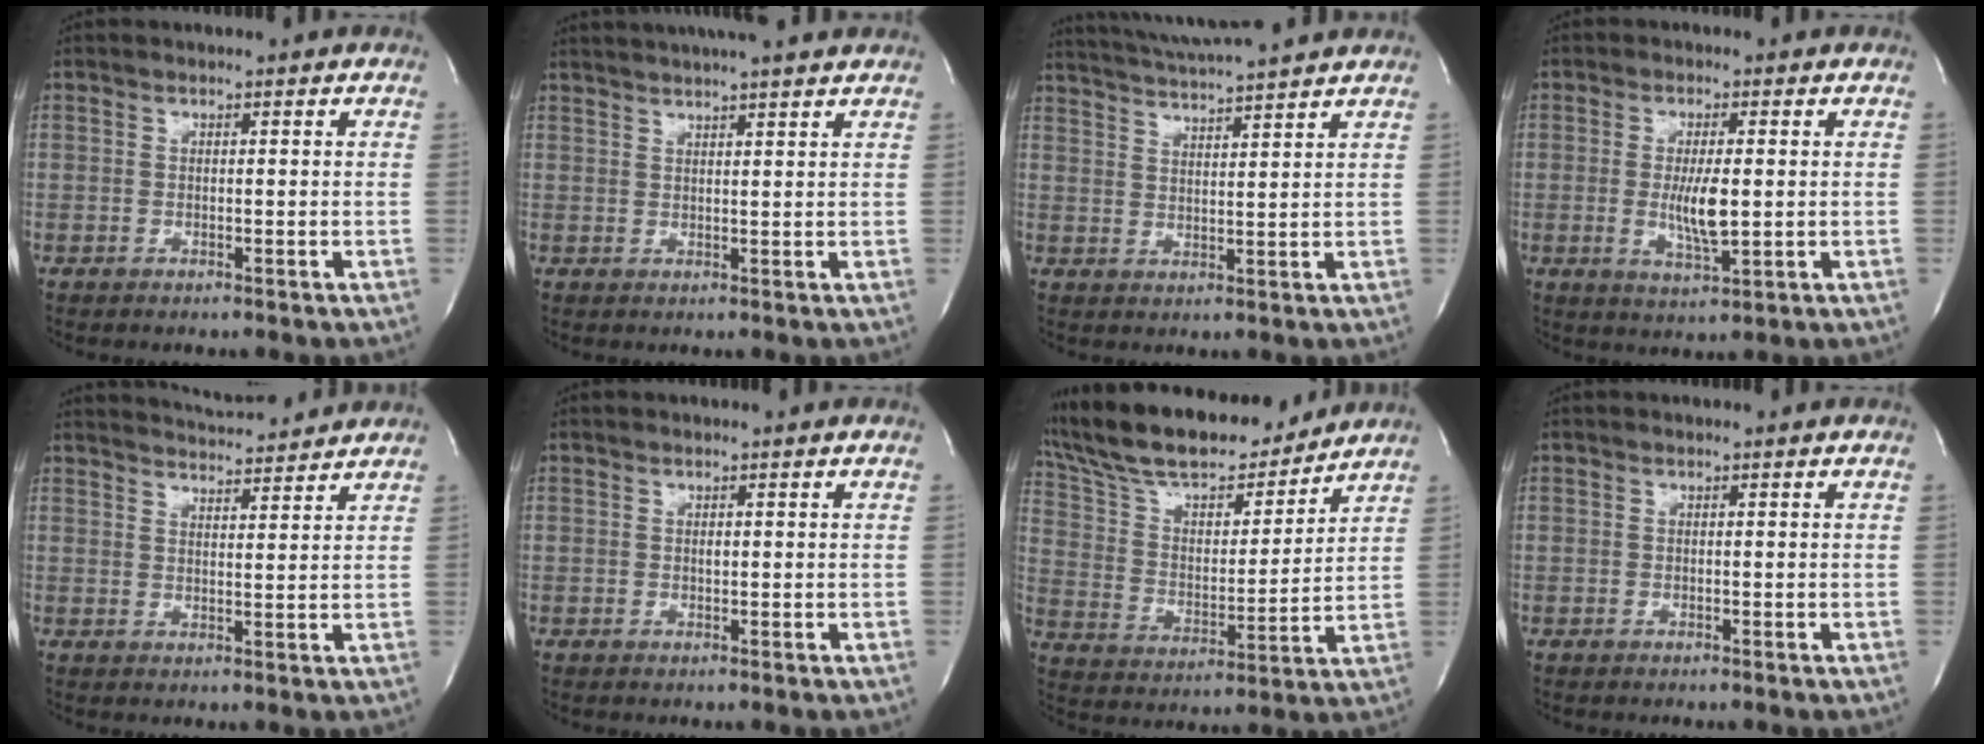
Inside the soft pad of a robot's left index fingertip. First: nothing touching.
{"total": 13.3, "force": [11.7, 0.9, 6.2], "torque": [-0.104, 0.034, 0.160]}
{"total": 12.1, "force": [11.1, -0.3, 4.8], "torque": [-0.092, 0.026, 0.167]}
{"total": 5.7, "force": [-0.2, 1.2, 5.5], "torque": [-0.107, -0.011, -0.001]}
{"total": 10.0, "force": [9.6, 0.9, 2.6], "torque": [-0.048, 0.013, 0.136]}
{"total": 0.6, "force": [0.2, 0.3, 0.5], "torque": [-0.008, 0.000, 0.004]}
{"total": 23.1, "force": [19.9, 5.8, 10.2], "torque": [-0.184, 0.017, 0.318]}
{"total": 0.0}